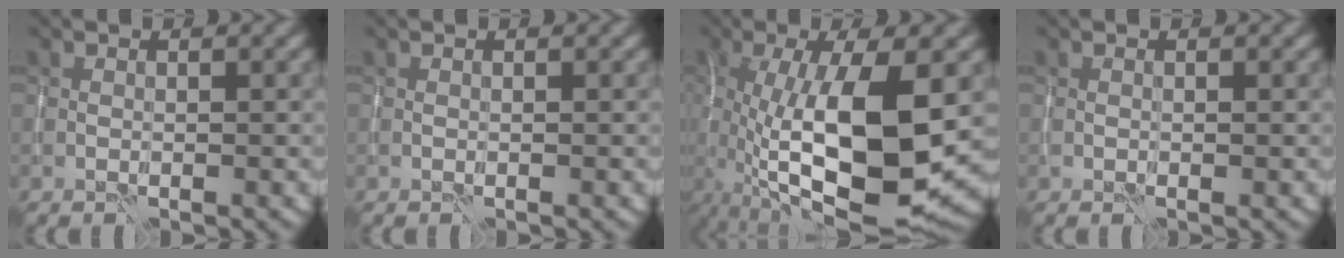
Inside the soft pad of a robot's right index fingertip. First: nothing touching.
{"total": 0.0}
{"total": 13.5, "force": [-2.0, 4.6, 12.5], "torque": [-0.216, -0.016, -0.036]}
{"total": 0.0}